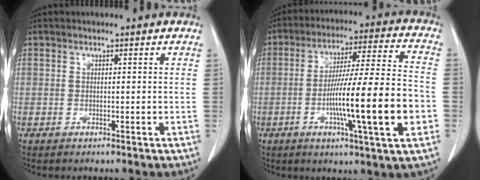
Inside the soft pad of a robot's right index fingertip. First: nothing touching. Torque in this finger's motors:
{"motor_torque": [1.95, -0.19, 1.05, 0.13]}